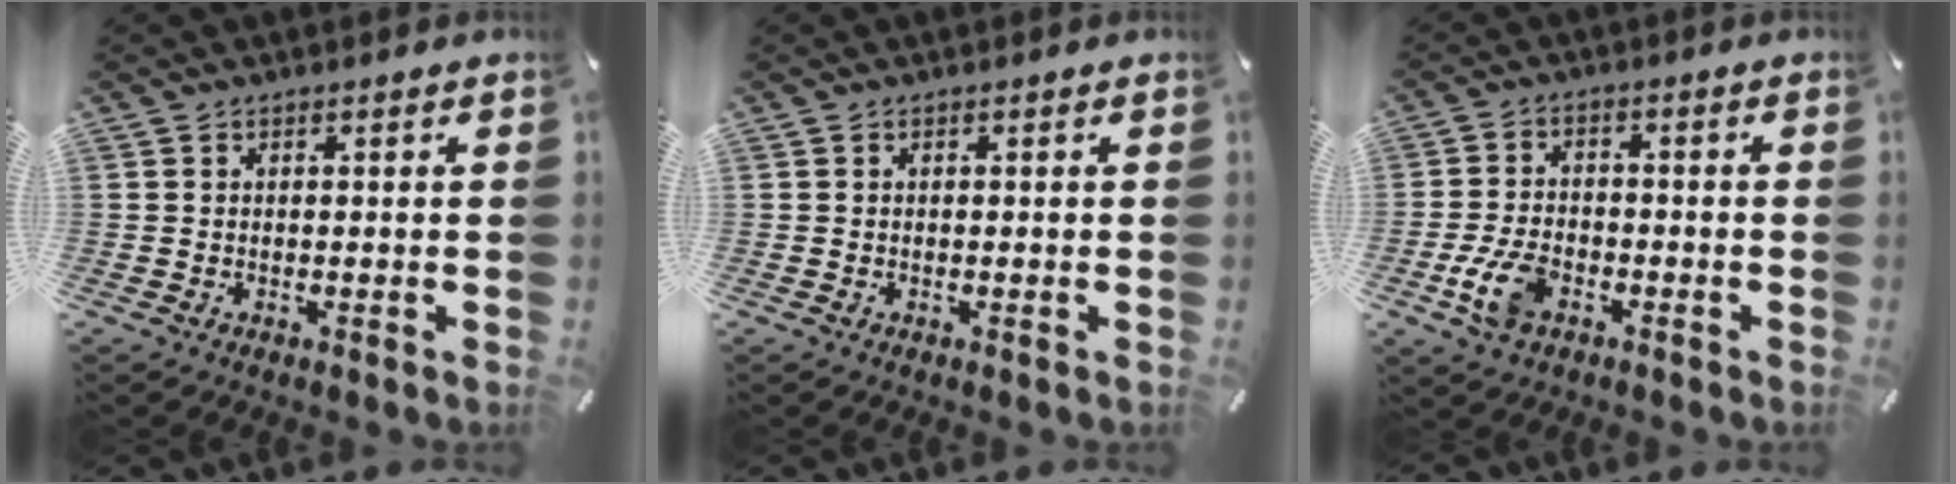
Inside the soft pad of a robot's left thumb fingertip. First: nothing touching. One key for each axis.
{"total": 0.0}
{"total": 8.0, "fx": -3.5, "fy": 4.7, "fz": 5.4, "tx": -0.127, "ty": 0.005, "tz": -0.065}